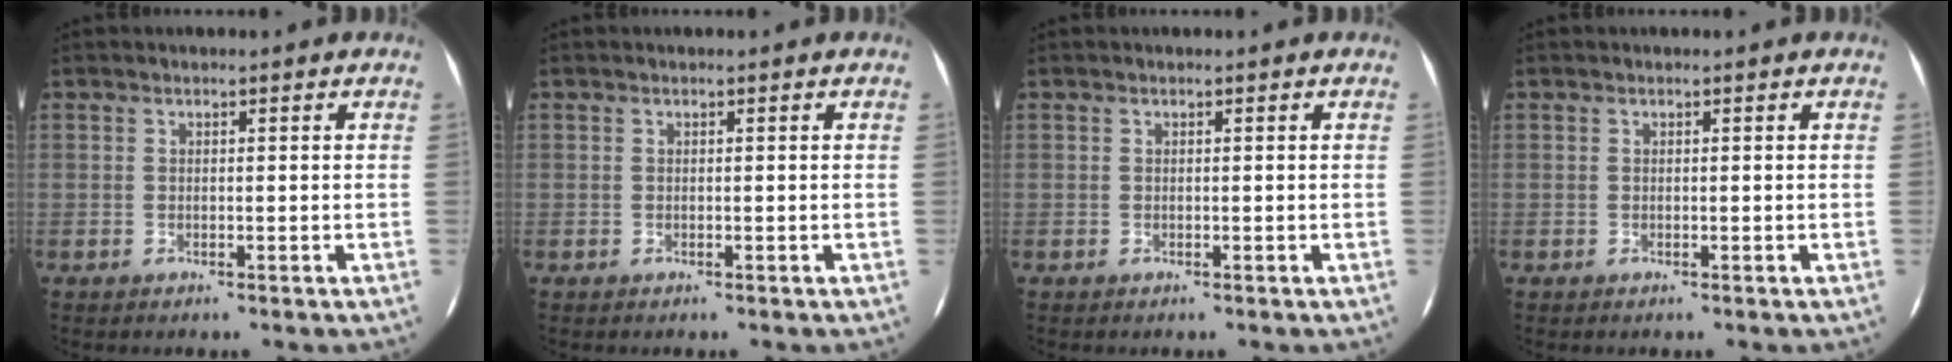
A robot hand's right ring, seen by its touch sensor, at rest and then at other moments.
{"total": 0.0}
{"total": 0.0}
{"total": 0.0}